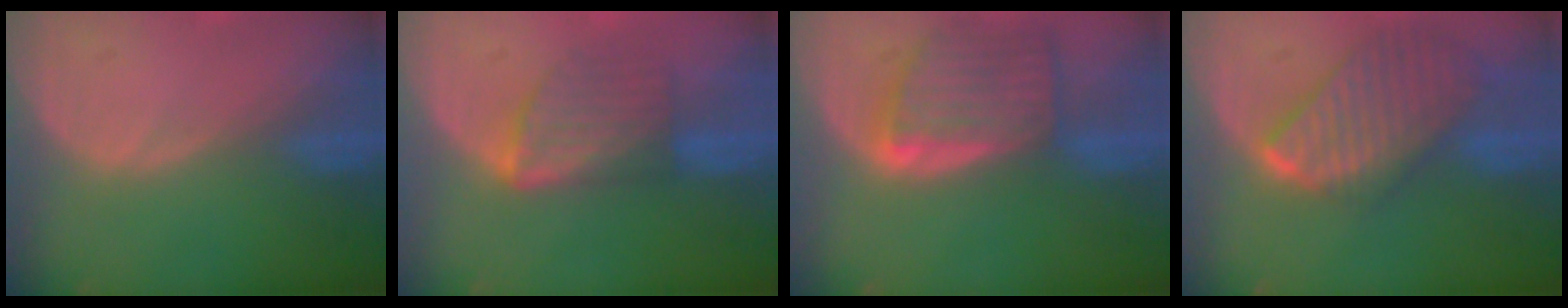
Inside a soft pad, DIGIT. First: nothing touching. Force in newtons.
{"total": 5.9, "press": 5.7, "slide": 1.5}
{"total": 8.0, "press": 7.2, "slide": 3.4}
{"total": 9.7, "press": 8.4, "slide": 4.9}